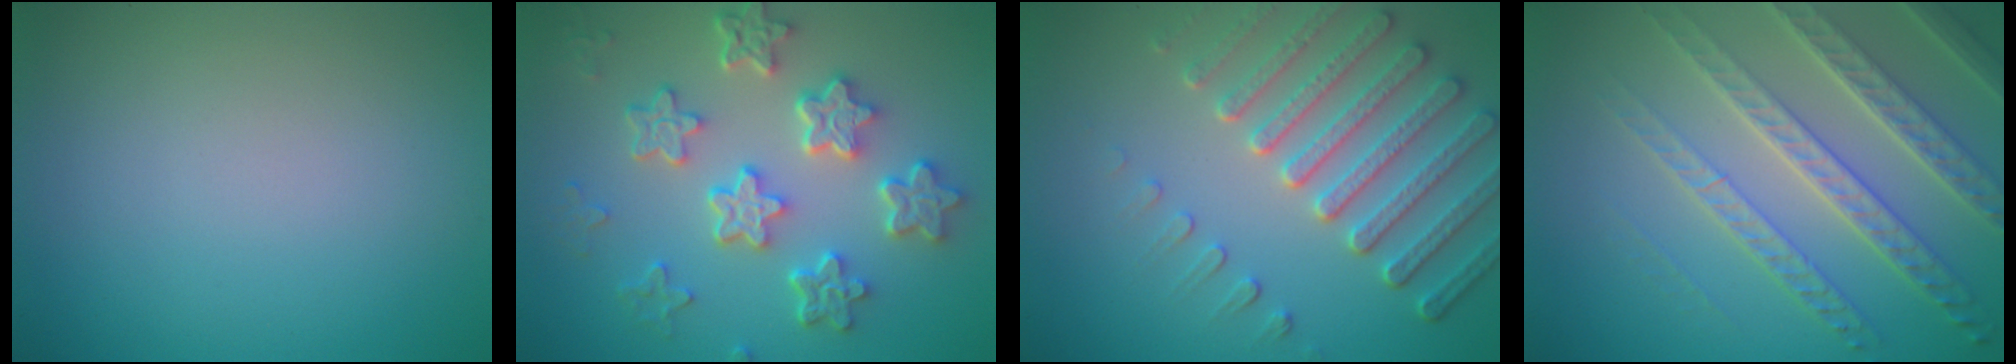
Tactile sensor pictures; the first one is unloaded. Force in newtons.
{"total": 6.1, "press": 4.8, "slide": 3.8}
{"total": 5.9, "press": 4.9, "slide": 3.3}
{"total": 7.4, "press": 5.1, "slide": 5.4}